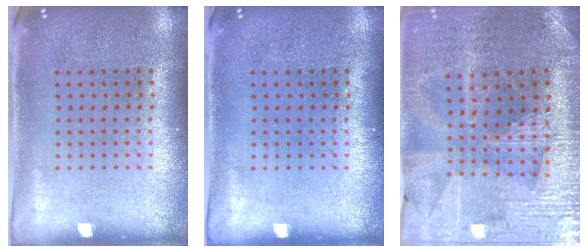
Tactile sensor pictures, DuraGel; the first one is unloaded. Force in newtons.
{"total": 0.0}
{"total": 3.1, "press": 3.0, "slide": 0.4}